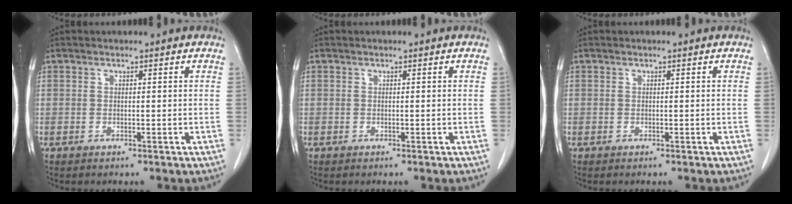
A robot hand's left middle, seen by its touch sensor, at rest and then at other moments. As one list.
[{"total": 0.0}, {"total": 0.0}]